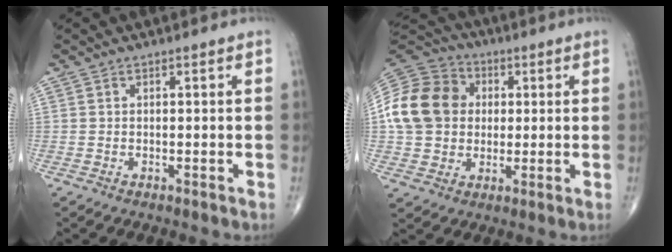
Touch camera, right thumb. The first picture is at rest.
{"total": 17.0, "force": [1.9, 14.0, 9.4], "torque": [-0.174, 0.027, 0.032]}